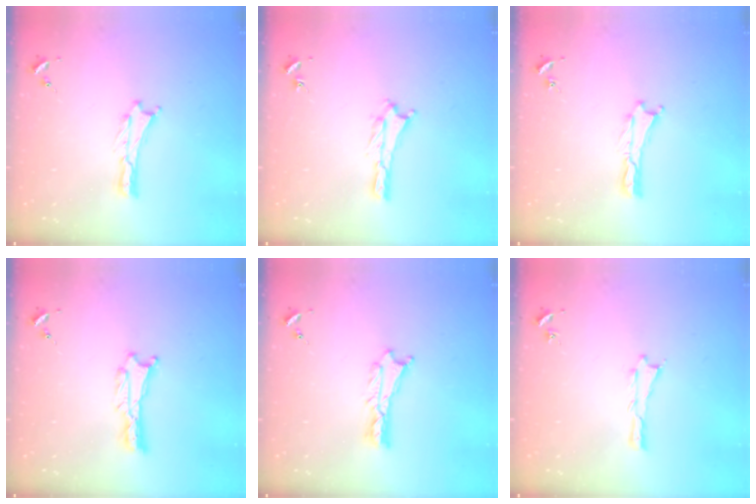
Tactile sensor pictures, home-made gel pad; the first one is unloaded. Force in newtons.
{"total": 1.2, "press": 1.1, "slide": 0.2}
{"total": 0.0}
{"total": 0.6, "press": 0.6, "slide": 0.1}
{"total": 0.7, "press": 0.7, "slide": 0.1}
{"total": 0.0}